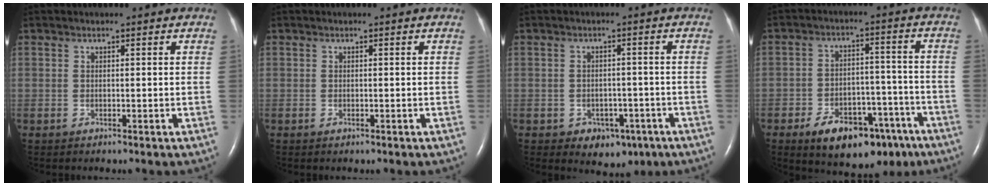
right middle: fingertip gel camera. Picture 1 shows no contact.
{"total": 0.0}
{"total": 5.2, "force": [-2.6, 3.7, 2.4], "torque": [-0.032, 0.011, -0.022]}
{"total": 14.1, "force": [-9.1, 7.0, 8.3], "torque": [-0.110, 0.018, -0.127]}